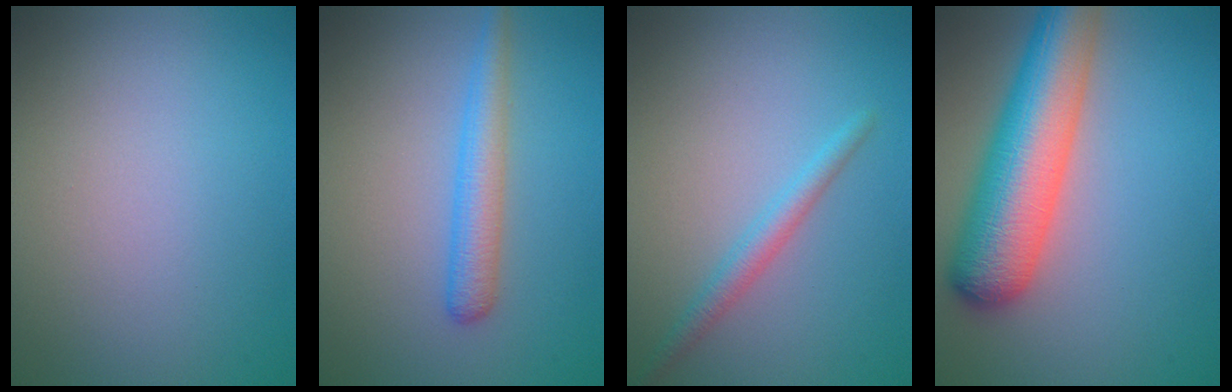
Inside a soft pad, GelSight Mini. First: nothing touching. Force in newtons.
{"total": 2.8, "press": 2.8, "slide": 0.1}
{"total": 1.8, "press": 1.8, "slide": 0.1}
{"total": 8.6, "press": 8.6, "slide": 0.4}